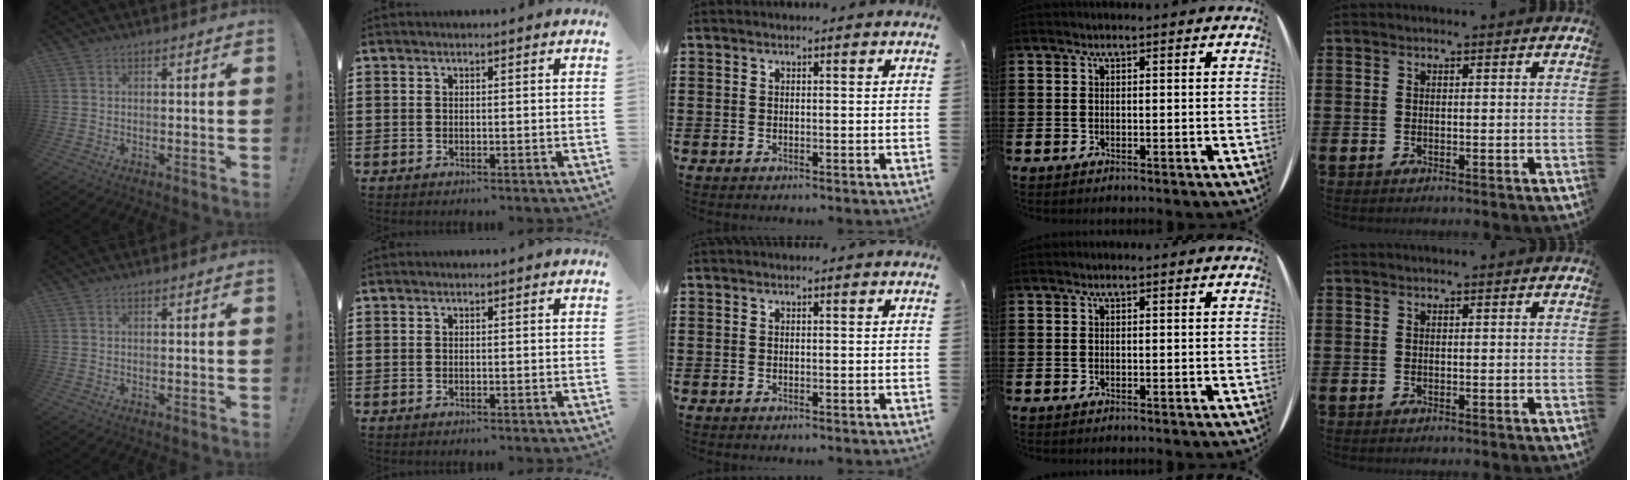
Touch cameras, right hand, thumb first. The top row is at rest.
{}